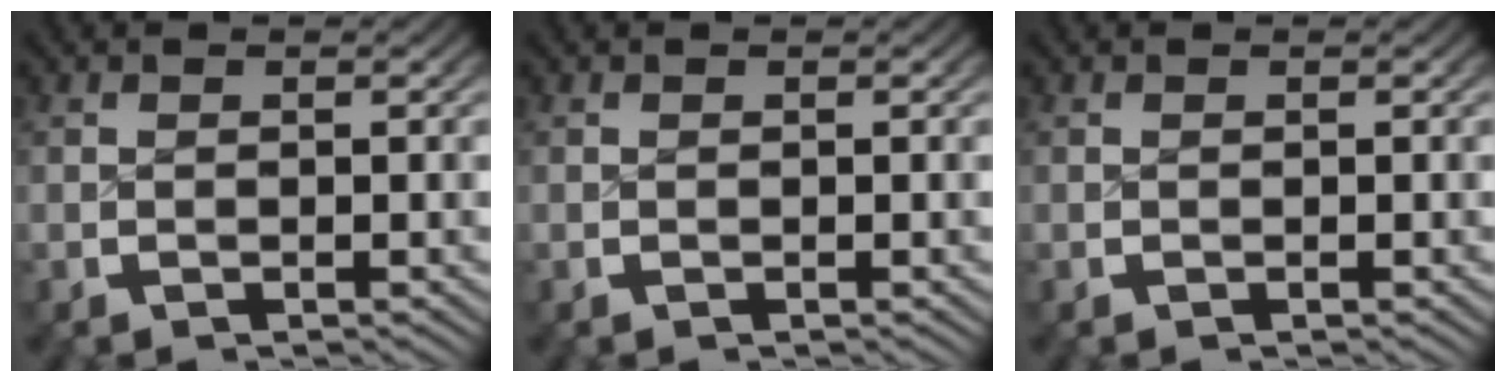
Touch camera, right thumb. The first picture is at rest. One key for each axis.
{"total": 0.0}
{"total": 0.0}